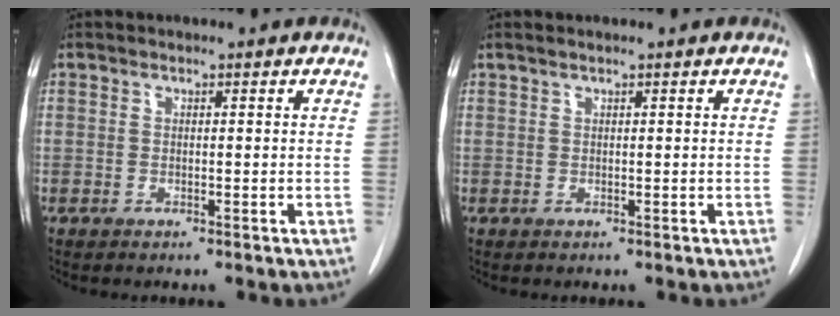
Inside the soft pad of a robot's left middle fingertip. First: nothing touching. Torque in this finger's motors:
{"motor_torque": [1.07, -1.07, 0.02, 0.00]}